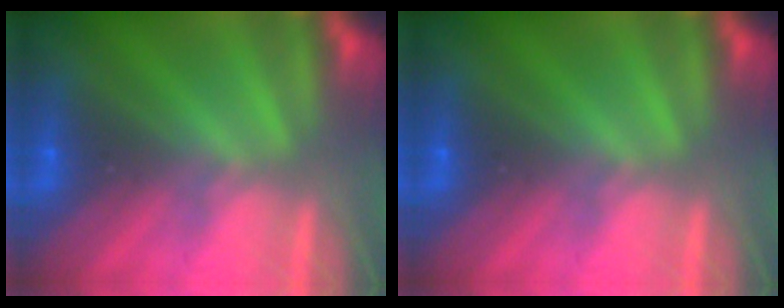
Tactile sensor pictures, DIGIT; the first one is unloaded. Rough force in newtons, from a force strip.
{"total": 0.0}